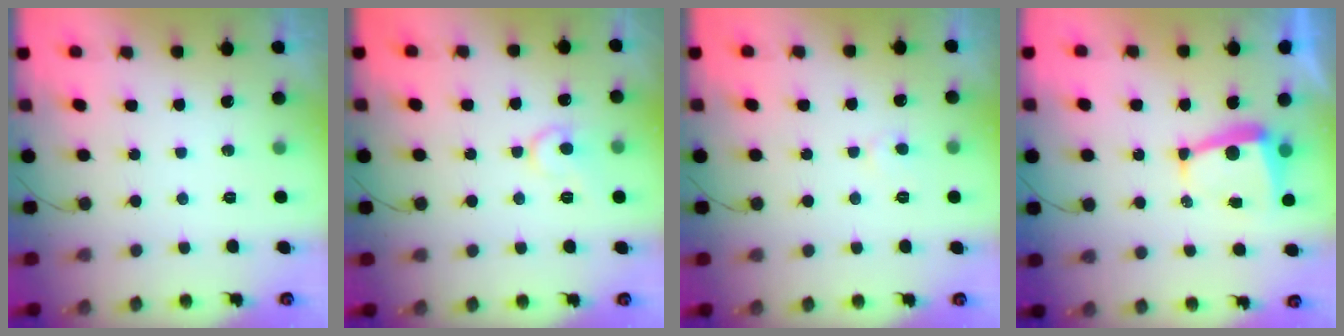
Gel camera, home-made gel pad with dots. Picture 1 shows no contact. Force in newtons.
{"total": 8.9, "press": 8.9, "slide": 0.8}
{"total": 4.3, "press": 4.3, "slide": 0.4}
{"total": 6.0, "press": 6.0, "slide": 0.4}